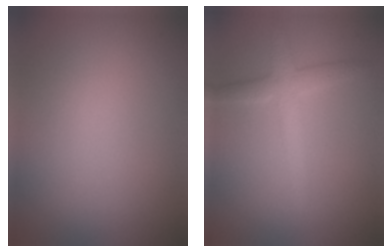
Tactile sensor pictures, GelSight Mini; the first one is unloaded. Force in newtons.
{"total": 3.0, "press": 3.0, "slide": 0.1}